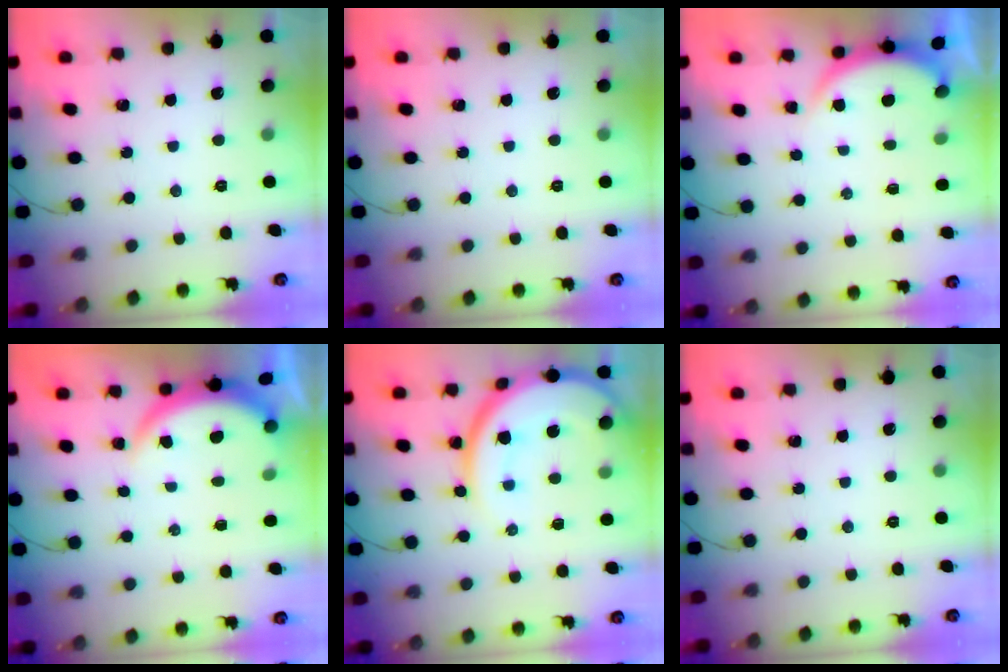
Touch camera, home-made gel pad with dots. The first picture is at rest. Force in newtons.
{"total": 0.0}
{"total": 2.8, "press": 2.8, "slide": 0.6}
{"total": 3.8, "press": 3.8, "slide": 0.3}
{"total": 14.5, "press": 14.5, "slide": 1.1}
{"total": 0.0}